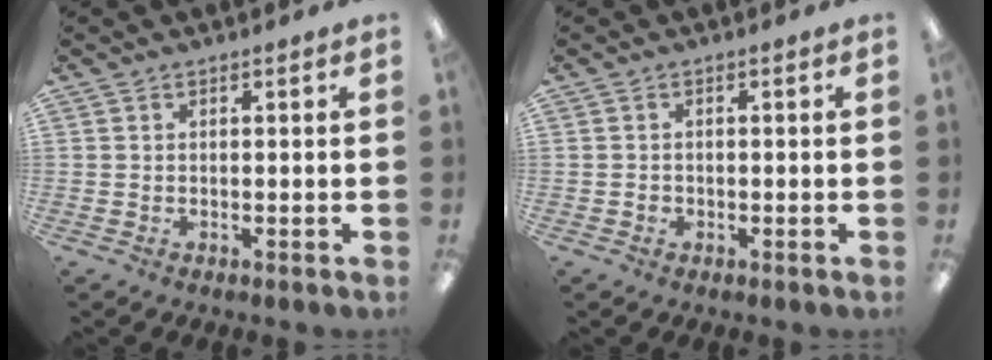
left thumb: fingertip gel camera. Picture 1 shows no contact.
{"total": 0.9, "force": [-0.3, 0.8, 0.4], "torque": [-0.008, 0.002, -0.007]}